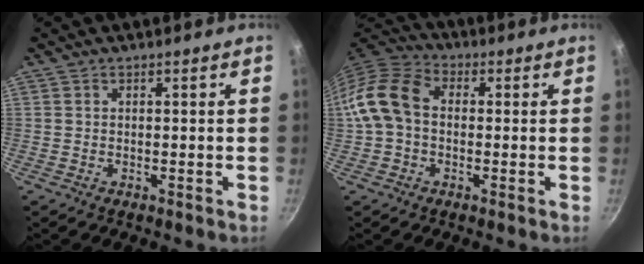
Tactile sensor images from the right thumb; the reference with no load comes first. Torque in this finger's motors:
{"motor_torque": [0.29, 1.61, 0.50, -0.51, 0.15]}